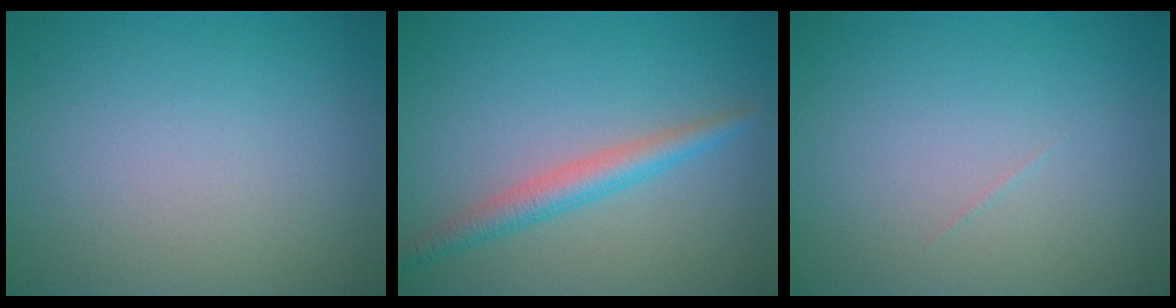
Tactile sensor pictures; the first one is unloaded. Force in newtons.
{"total": 2.8, "press": 2.8, "slide": 0.1}
{"total": 0.0}